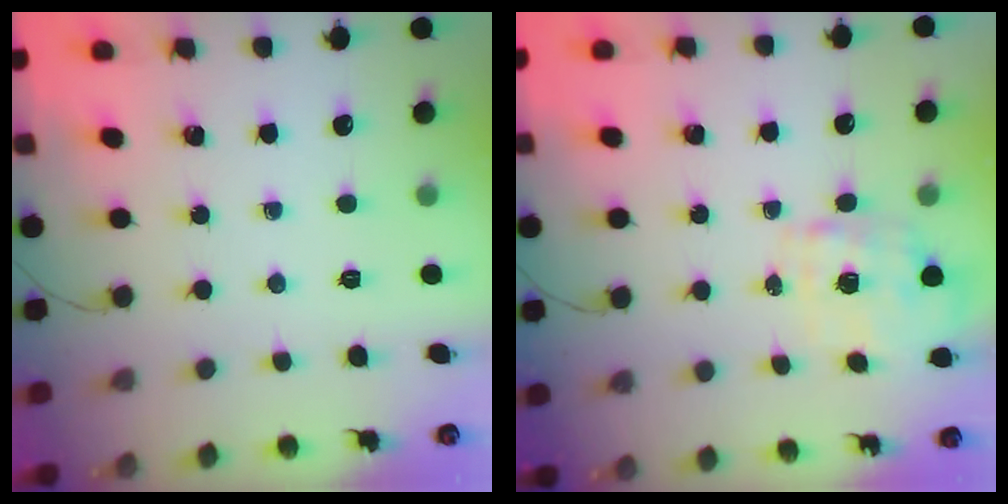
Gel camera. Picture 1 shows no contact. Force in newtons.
{"total": 1.7, "press": 1.6, "slide": 0.5}